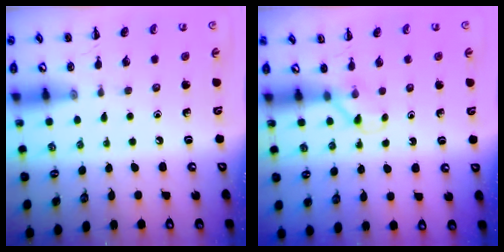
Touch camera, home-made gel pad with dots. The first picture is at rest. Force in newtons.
{"total": 2.8, "press": 2.6, "slide": 1.0}